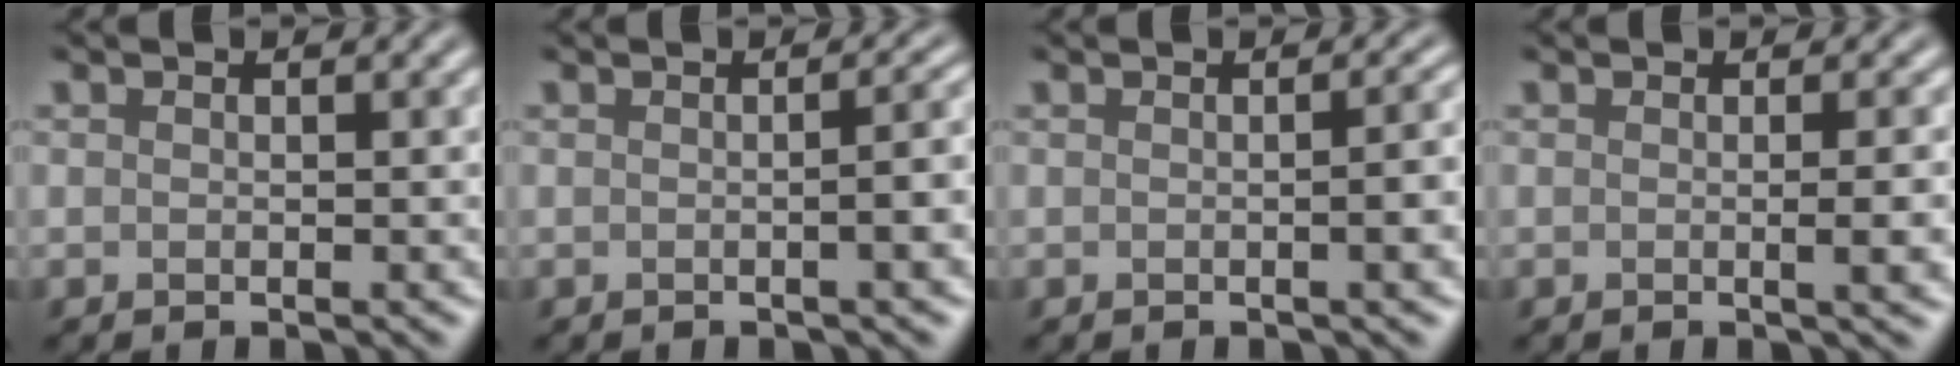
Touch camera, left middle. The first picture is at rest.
{"total": 3.6, "force": [-0.3, 1.3, 3.4], "torque": [-0.019, 0.015, -0.006]}
{"total": 3.9, "force": [-0.2, 1.5, 3.6], "torque": [-0.017, 0.014, -0.005]}
{"total": 3.4, "force": [-0.2, 1.1, 3.3], "torque": [-0.028, 0.003, -0.003]}